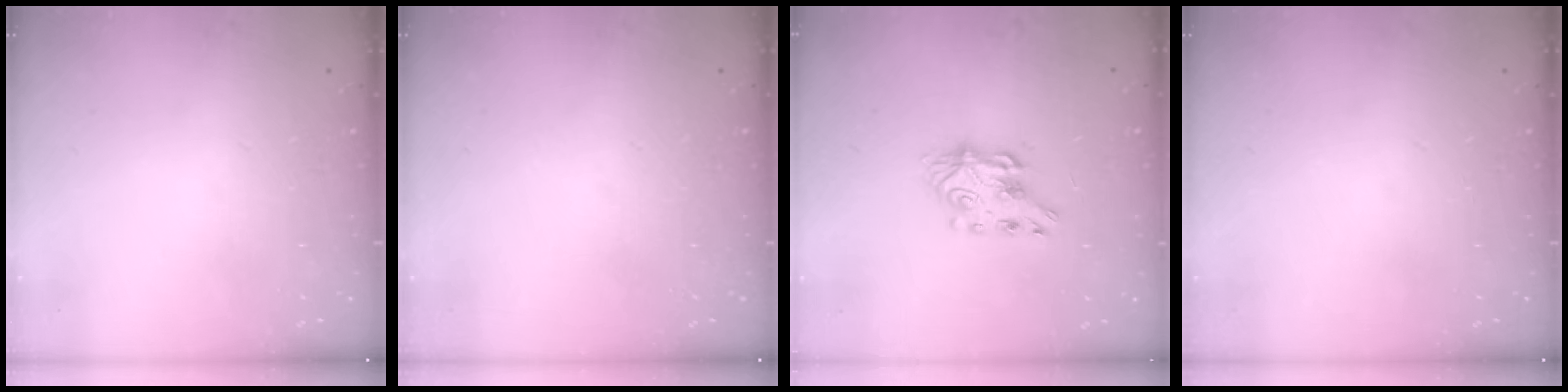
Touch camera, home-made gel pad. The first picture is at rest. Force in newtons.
{"total": 0.0}
{"total": 7.4, "press": 7.3, "slide": 0.8}
{"total": 0.0}